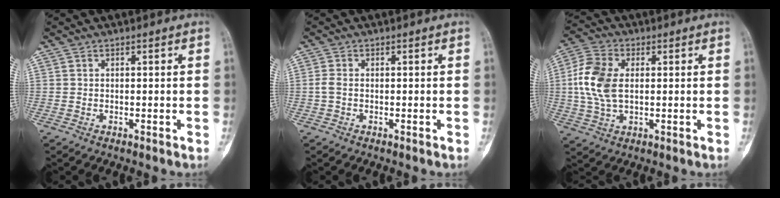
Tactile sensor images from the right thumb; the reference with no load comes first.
{"total": 1.5, "force": [-0.3, 0.8, 1.2], "torque": [-0.032, -0.001, -0.008]}
{"total": 10.7, "force": [0.9, 6.5, 8.5], "torque": [-0.187, 0.010, 0.018]}